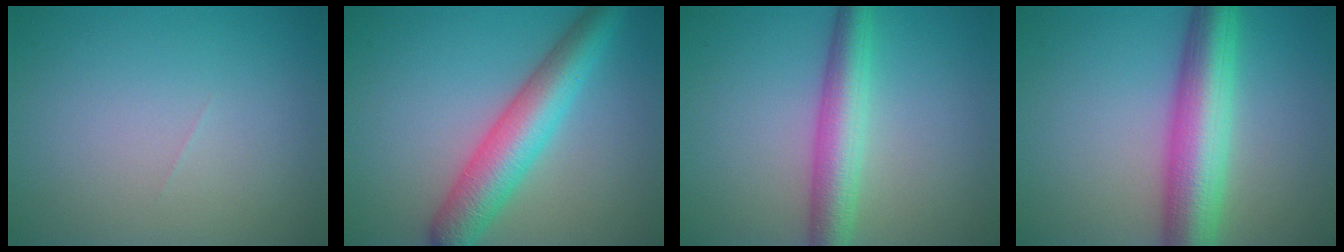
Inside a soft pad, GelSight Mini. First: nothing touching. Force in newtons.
{"total": 6.5, "press": 6.5, "slide": 0.2}
{"total": 5.0, "press": 5.0, "slide": 0.1}
{"total": 8.3, "press": 8.2, "slide": 0.4}